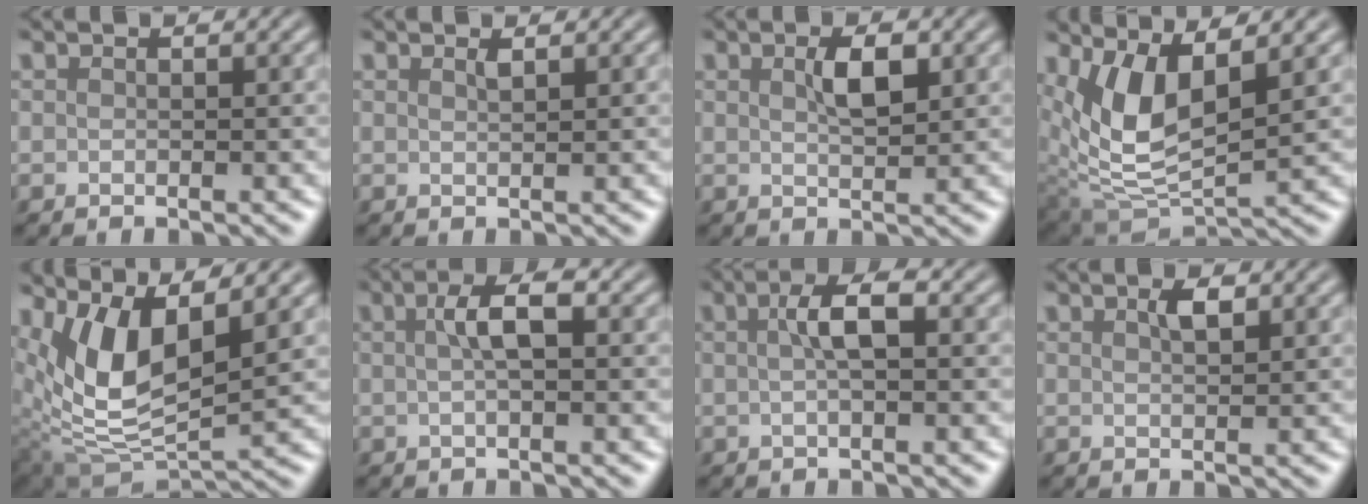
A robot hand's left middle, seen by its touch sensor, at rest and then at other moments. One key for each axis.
{"total": 0.7, "fx": 0.6, "fy": 0.1, "fz": 0.4, "tx": -0.003, "ty": -0.002, "tz": 0.010}
{"total": 2.6, "fx": 0.9, "fy": 1.0, "fz": 2.2, "tx": -0.042, "ty": 0.001, "tz": 0.017}
{"total": 7.6, "fx": 2.6, "fy": 3.4, "fz": 6.2, "tx": -0.134, "ty": -0.015, "tz": 0.051}
{"total": 8.8, "fx": 3.3, "fy": 3.7, "fz": 7.3, "tx": -0.149, "ty": -0.009, "tz": 0.059}
{"total": 2.9, "fx": 0.5, "fy": 0.7, "fz": 2.8, "tx": -0.050, "ty": 0.010, "tz": 0.005}
{"total": 2.9, "fx": 0.4, "fy": 0.7, "fz": 2.8, "tx": -0.050, "ty": 0.010, "tz": 0.004}
{"total": 1.5, "fx": 0.8, "fy": 0.5, "fz": 1.2, "tx": -0.022, "ty": 0.001, "tz": 0.014}